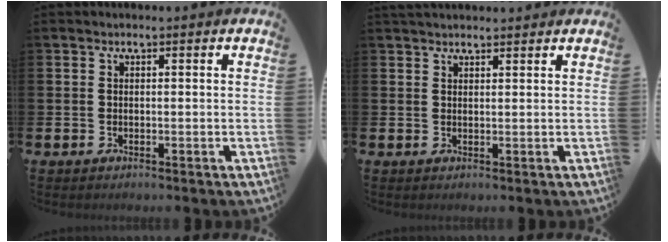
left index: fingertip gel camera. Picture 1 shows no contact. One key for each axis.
{"total": 2.0, "fx": 1.9, "fy": 0.5, "fz": 0.4, "tx": -0.002, "ty": -0.004, "tz": 0.033}